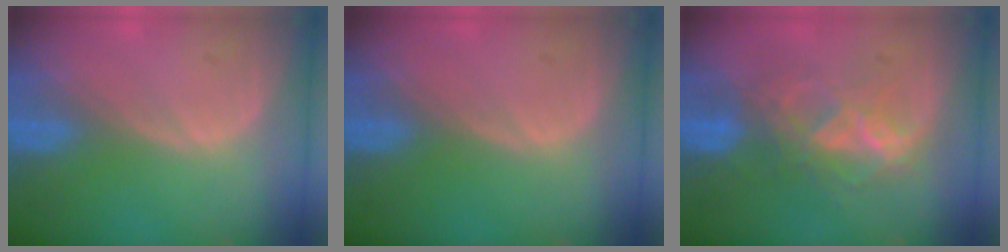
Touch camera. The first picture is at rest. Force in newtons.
{"total": 0.0}
{"total": 6.8, "press": 6.7, "slide": 1.5}